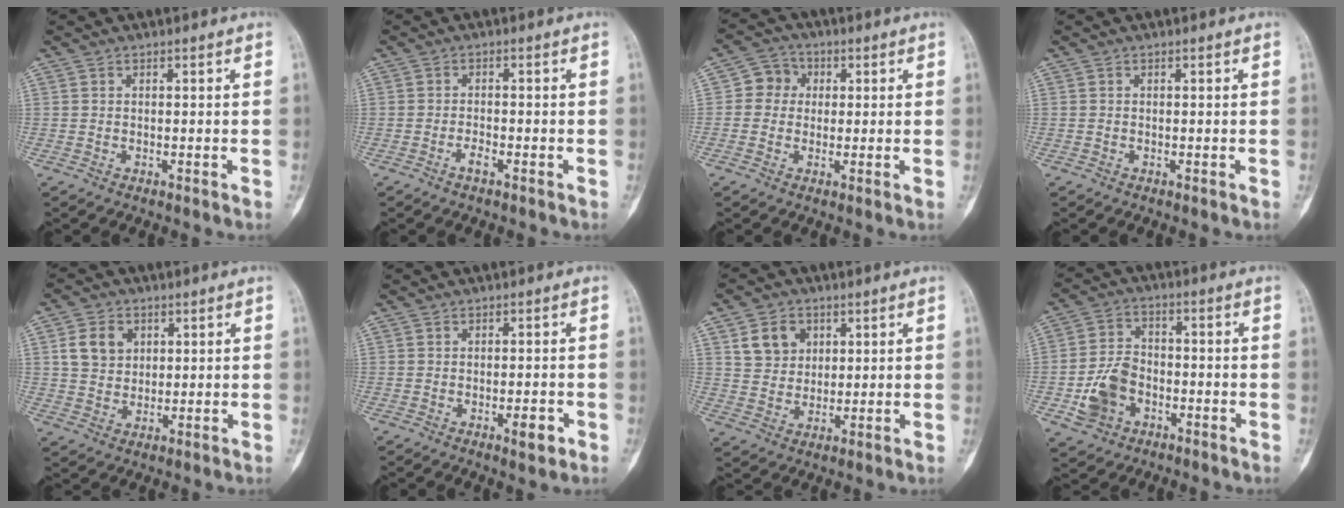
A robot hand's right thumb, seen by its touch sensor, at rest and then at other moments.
{"total": 1.9, "force": [-1.2, 0.6, 1.3], "torque": [-0.027, 0.005, -0.024]}
{"total": 5.5, "force": [0.7, 5.1, 2.0], "torque": [-0.004, 0.010, 0.000]}
{"total": 0.0}
{"total": 6.9, "force": [2.3, 5.5, 3.5], "torque": [-0.041, -0.007, 0.044]}
{"total": 3.1, "force": [-1.3, 1.1, 2.6], "torque": [-0.034, 0.001, -0.016]}
{"total": 7.3, "force": [3.0, 5.9, 3.0], "torque": [-0.026, -0.014, 0.057]}
{"total": 9.1, "force": [-3.1, 6.9, 5.1], "torque": [-0.088, 0.024, -0.055]}